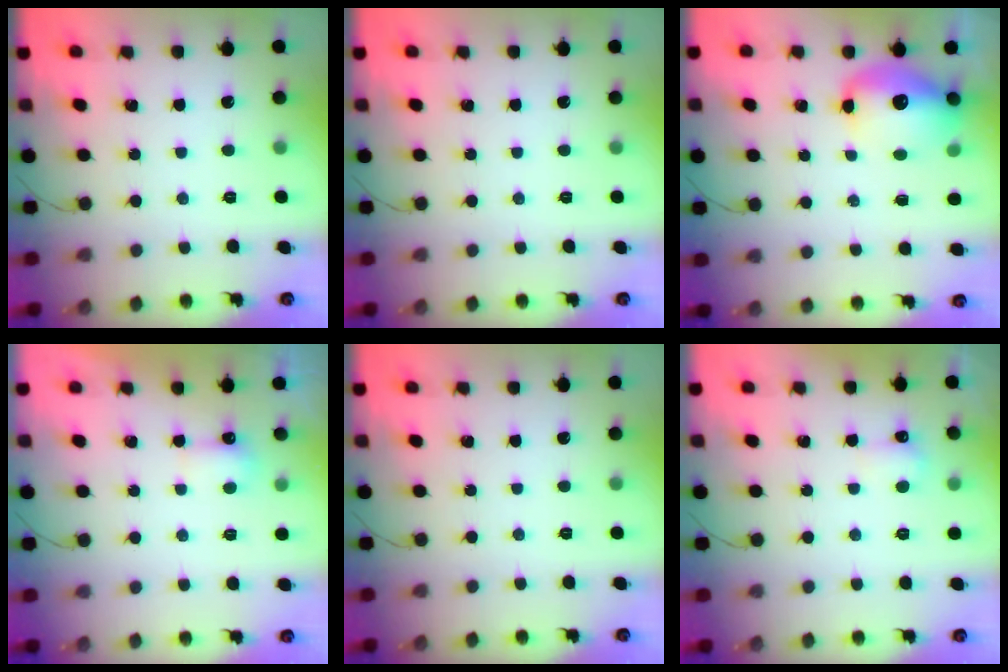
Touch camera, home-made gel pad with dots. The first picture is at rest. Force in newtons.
{"total": 0.0}
{"total": 12.2, "press": 11.9, "slide": 3.0}
{"total": 4.0, "press": 3.9, "slide": 0.8}
{"total": 0.0}
{"total": 3.2, "press": 3.0, "slide": 1.0}